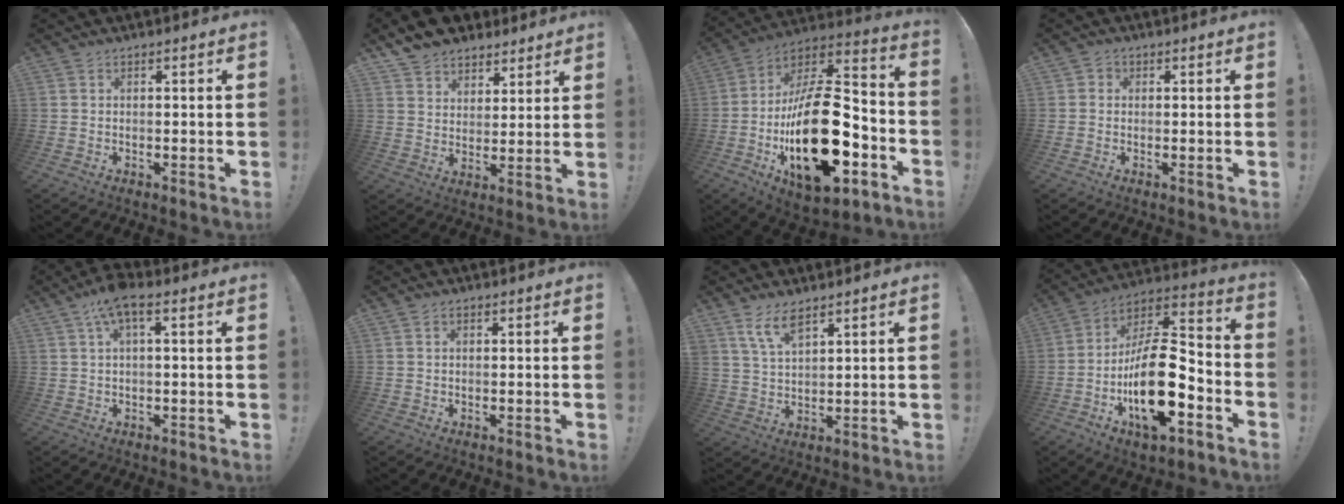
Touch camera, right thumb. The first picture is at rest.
{"total": 10.1, "force": [7.9, 6.0, 1.8], "torque": [-0.037, -0.059, 0.156]}
{"total": 32.0, "force": [-8.0, 15.5, 26.8], "torque": [-0.479, 0.039, -0.121]}
{"total": 1.6, "force": [-0.3, 1.5, 0.6], "torque": [-0.016, 0.009, -0.005]}
{"total": 7.4, "force": [3.0, 2.2, 6.4], "torque": [-0.112, -0.008, 0.056]}
{"total": 1.0, "force": [0.4, 0.8, 0.5], "torque": [-0.009, 0.003, 0.007]}
{"total": 7.3, "force": [5.0, 2.7, 4.6], "torque": [-0.098, -0.016, 0.096]}
{"total": 23.5, "force": [-7.1, 10.4, 19.9], "torque": [-0.360, 0.038, -0.110]}